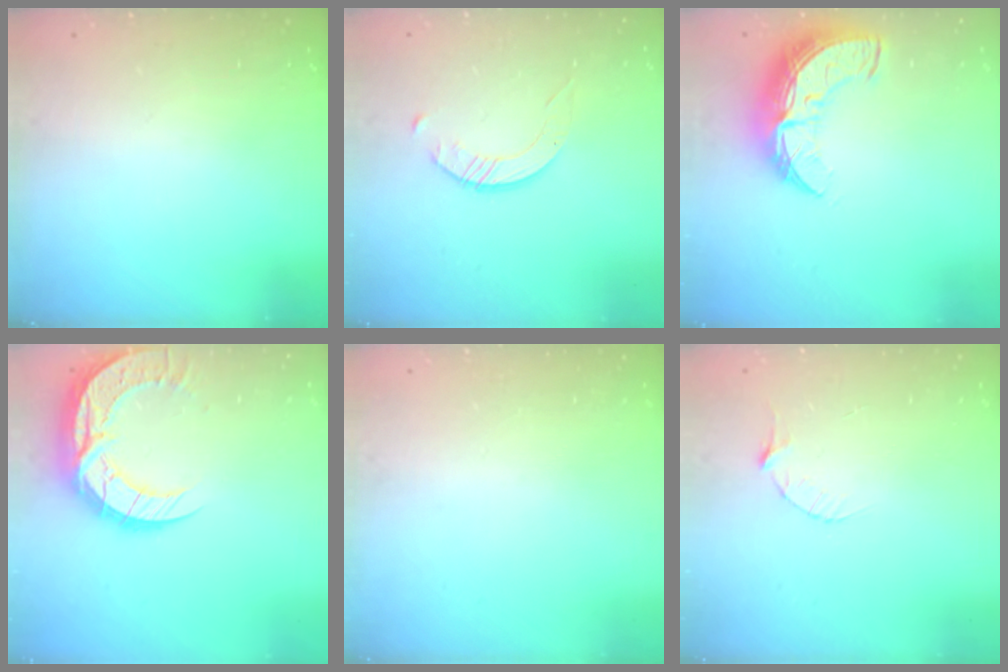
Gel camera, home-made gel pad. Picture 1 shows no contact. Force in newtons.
{"total": 1.6, "press": 1.6, "slide": 0.2}
{"total": 11.3, "press": 11.3, "slide": 0.8}
{"total": 15.6, "press": 15.6, "slide": 1.1}
{"total": 0.0}
{"total": 3.1, "press": 3.0, "slide": 0.4}